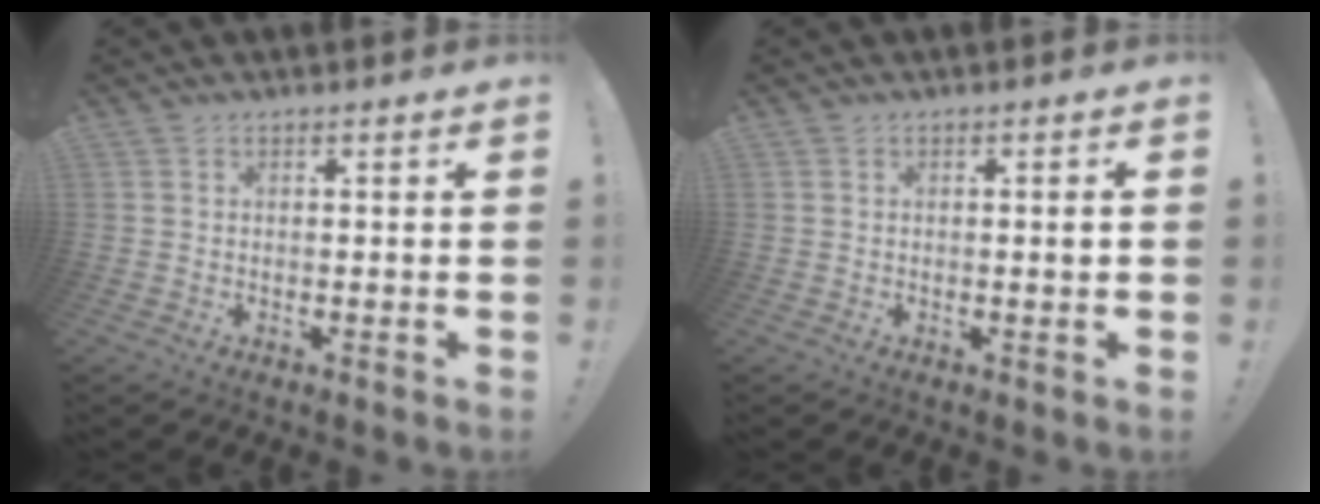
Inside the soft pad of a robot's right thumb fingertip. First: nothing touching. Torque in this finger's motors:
{"motor_torque": [-0.02, -0.30, 0.04, 0.25, 0.05]}